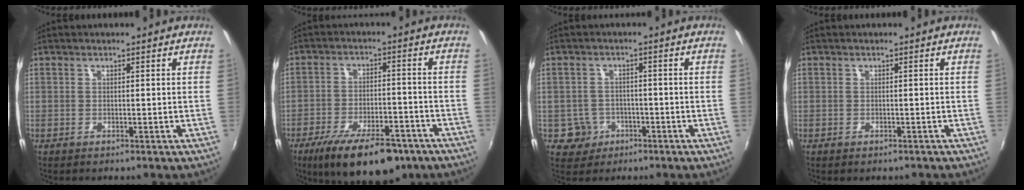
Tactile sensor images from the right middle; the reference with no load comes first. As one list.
[{"total": 16.4, "force": [-11.1, 5.8, 10.5], "torque": [-0.191, -0.025, -0.165]}, {"total": 4.2, "force": [-1.8, 3.8, 0.5], "torque": [-0.020, 0.009, -0.024]}, {"total": 0.5, "force": [-0.5, 0.0, 0.2], "torque": [-0.004, -0.003, -0.006]}]